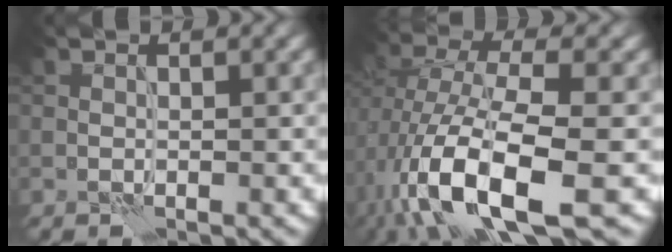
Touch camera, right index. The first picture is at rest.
{"total": 11.2, "force": [-4.1, 4.5, 9.4], "torque": [-0.185, -0.003, -0.075]}